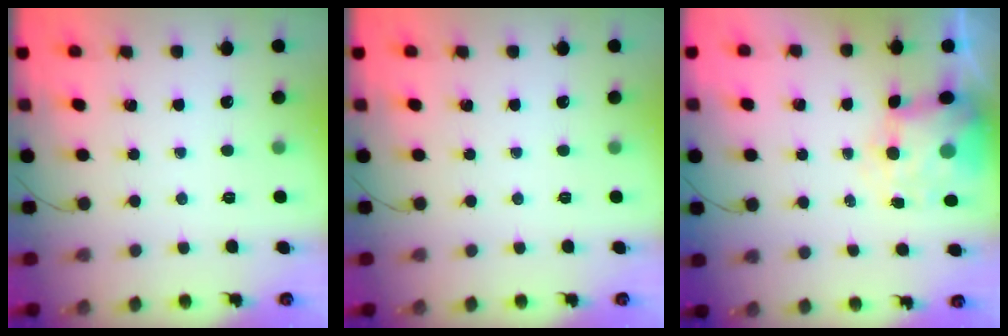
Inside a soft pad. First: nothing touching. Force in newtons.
{"total": 0.0}
{"total": 6.2, "press": 6.1, "slide": 1.4}